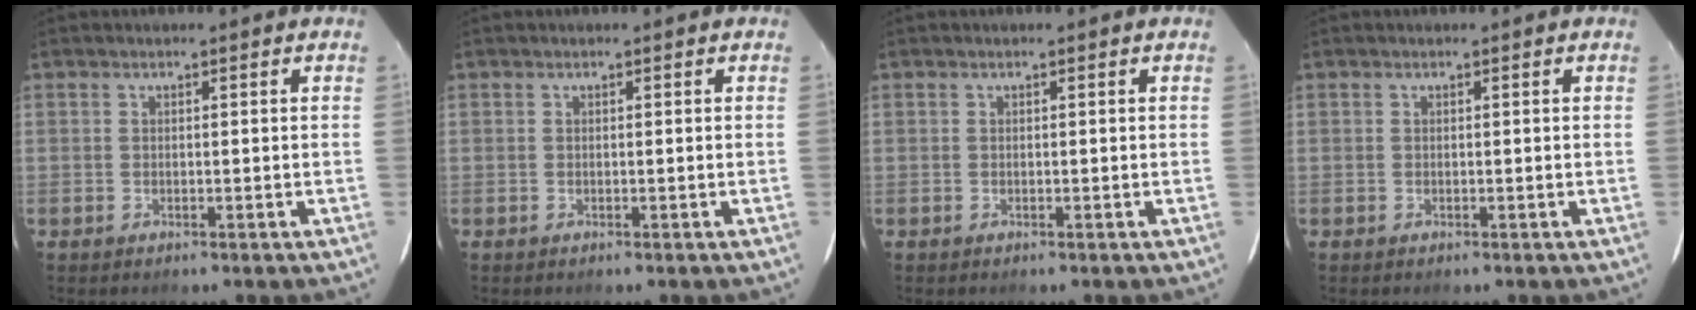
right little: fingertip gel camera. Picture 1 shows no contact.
{"total": 0.0}
{"total": 0.0}
{"total": 0.0}